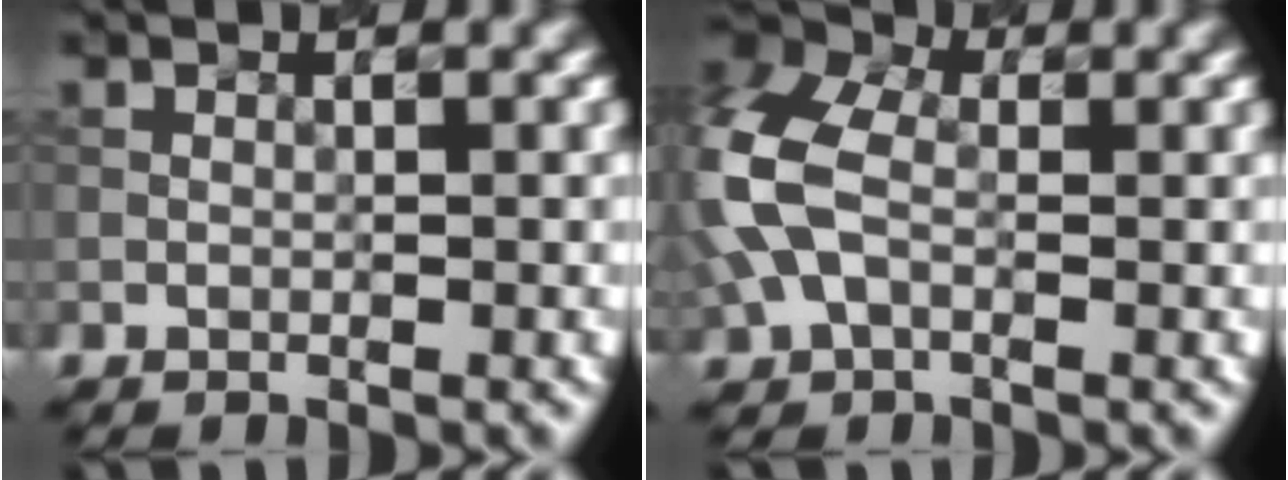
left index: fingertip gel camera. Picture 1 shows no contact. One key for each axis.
{"total": 7.4, "fx": -0.2, "fy": 5.0, "fz": 5.4, "tx": -0.153, "ty": 0.009, "tz": -0.022}